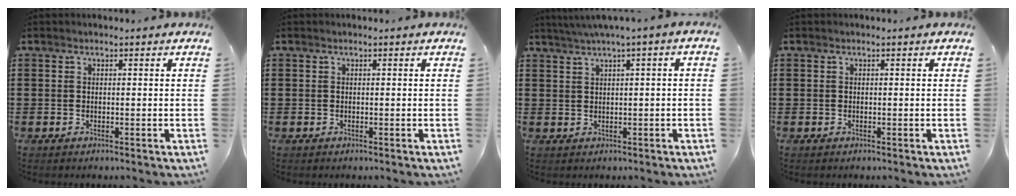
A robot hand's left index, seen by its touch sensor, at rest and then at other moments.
{"total": 0.0}
{"total": 2.0, "force": [0.4, -0.2, 1.9], "torque": [-0.032, -0.004, 0.008]}
{"total": 0.0}